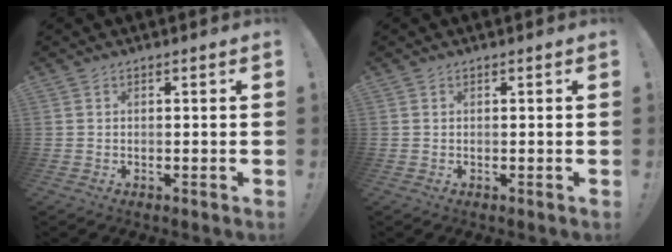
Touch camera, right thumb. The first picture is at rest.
{"total": 0.0}